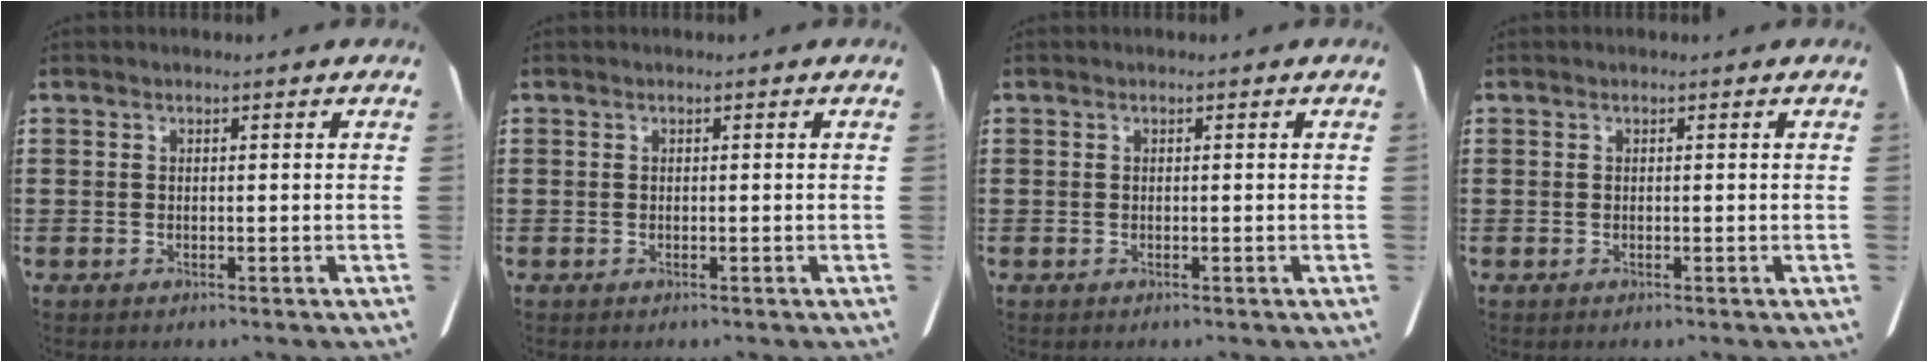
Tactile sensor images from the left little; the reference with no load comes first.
{"total": 0.0}
{"total": 0.0}
{"total": 0.0}